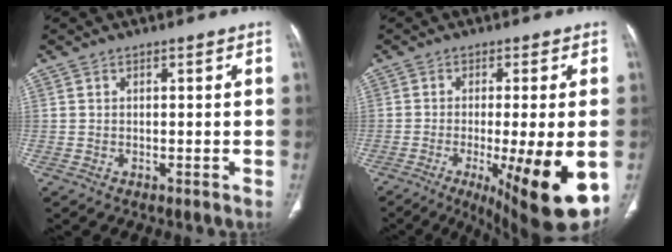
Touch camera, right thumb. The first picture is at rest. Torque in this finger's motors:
{"motor_torque": [2.32, 2.23, 1.45, -1.23, 0.16]}